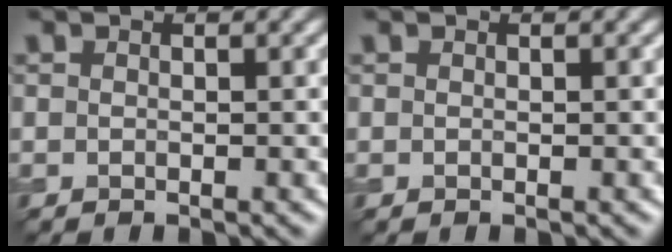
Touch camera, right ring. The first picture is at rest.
{"total": 0.0}